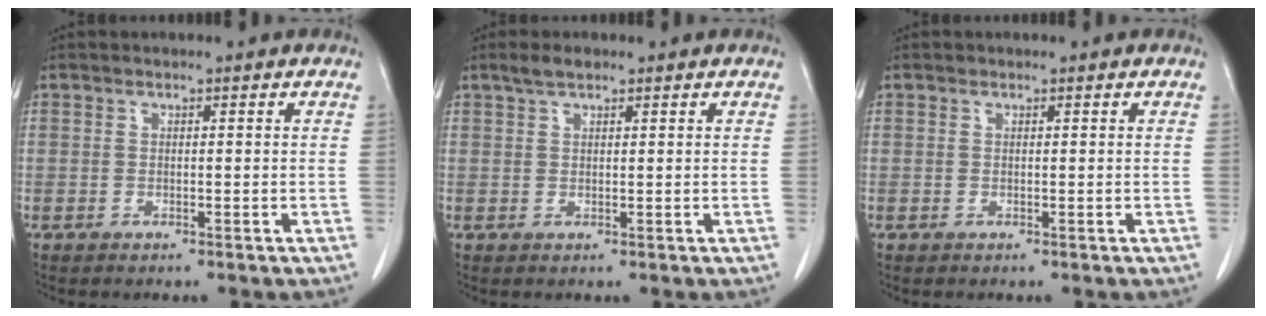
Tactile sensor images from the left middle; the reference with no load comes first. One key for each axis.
{"total": 2.2, "fx": 1.6, "fy": 0.7, "fz": 1.2, "tx": -0.029, "ty": 0.009, "tz": 0.032}
{"total": 0.0}